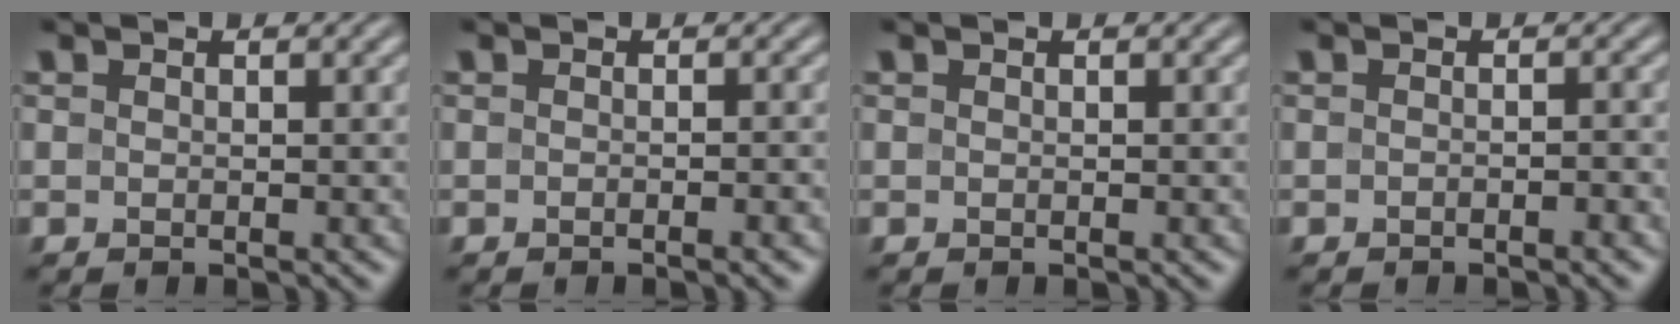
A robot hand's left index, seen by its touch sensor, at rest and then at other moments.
{"total": 1.9, "force": [-0.8, 0.5, 1.6], "torque": [-0.010, 0.002, -0.012]}
{"total": 0.0}
{"total": 1.0, "force": [-0.7, 0.2, 0.7], "torque": [-0.011, 0.003, -0.012]}